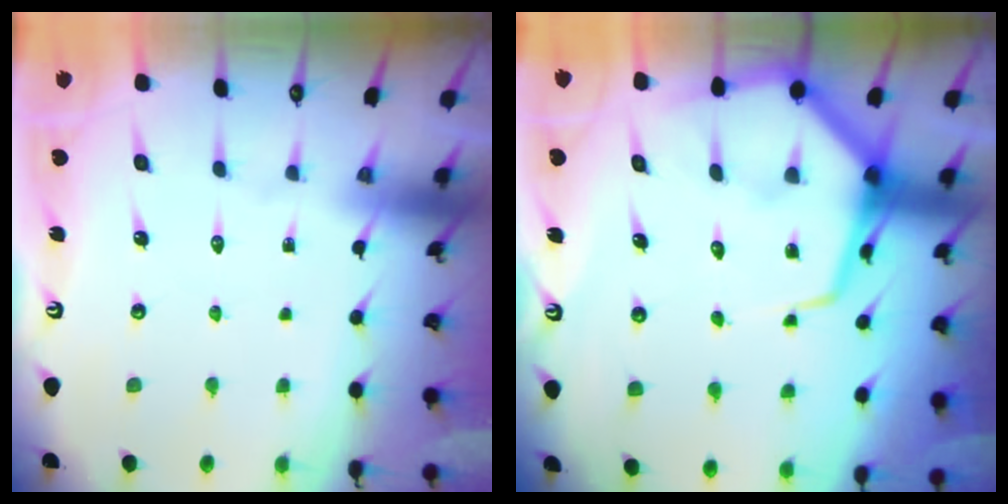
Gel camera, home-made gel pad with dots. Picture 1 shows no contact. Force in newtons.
{"total": 10.3, "press": 10.3, "slide": 1.1}